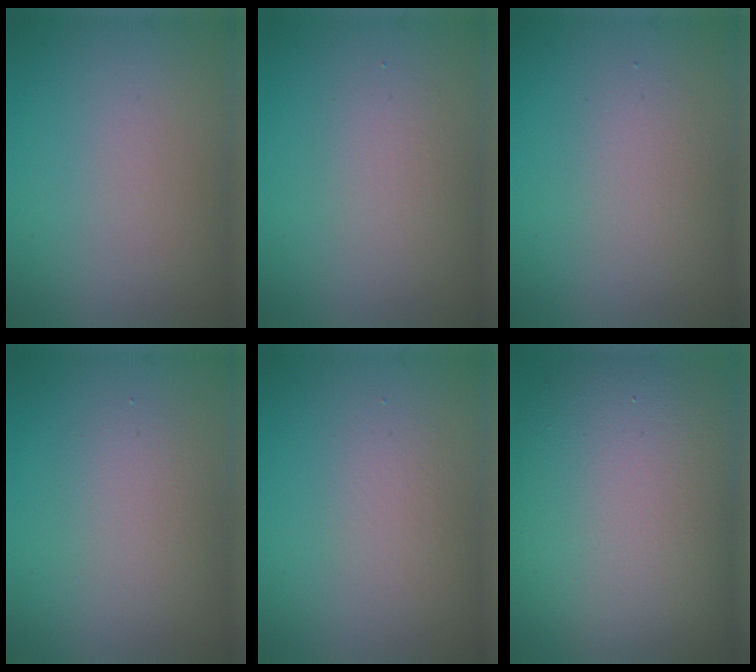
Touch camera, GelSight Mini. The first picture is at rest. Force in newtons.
{"total": 1.8, "press": 1.8, "slide": 0.1}
{"total": 1.9, "press": 1.9, "slide": 0.2}
{"total": 2.4, "press": 2.4, "slide": 0.1}
{"total": 1.4, "press": 1.4, "slide": 0.1}
{"total": 15.5, "press": 15.5, "slide": 1.2}